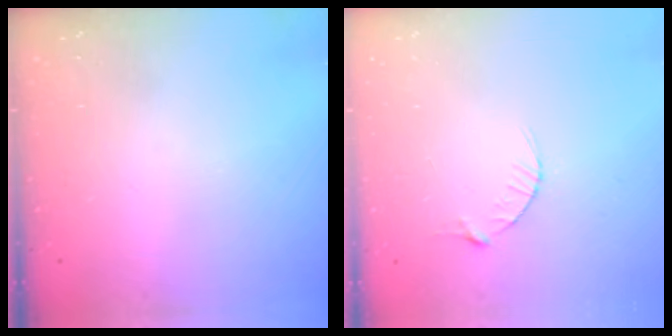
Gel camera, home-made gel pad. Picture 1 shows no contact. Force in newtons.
{"total": 2.9, "press": 2.9, "slide": 0.4}